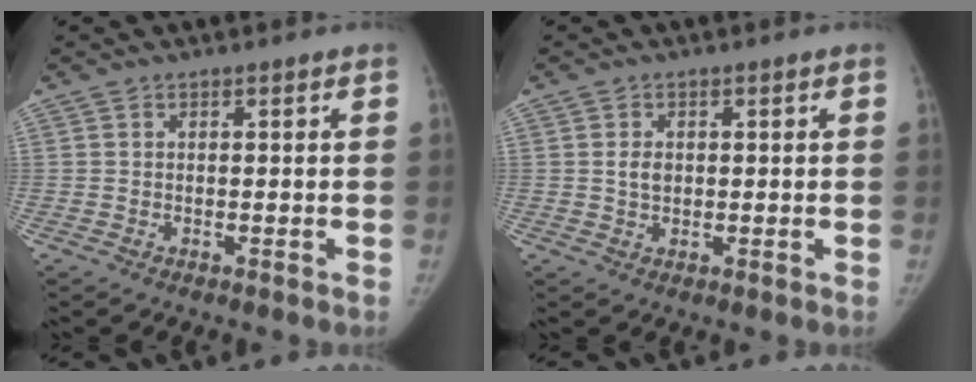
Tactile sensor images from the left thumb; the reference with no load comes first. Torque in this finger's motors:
{"motor_torque": [-0.37, -0.03, 0.33, -0.46, -0.05]}